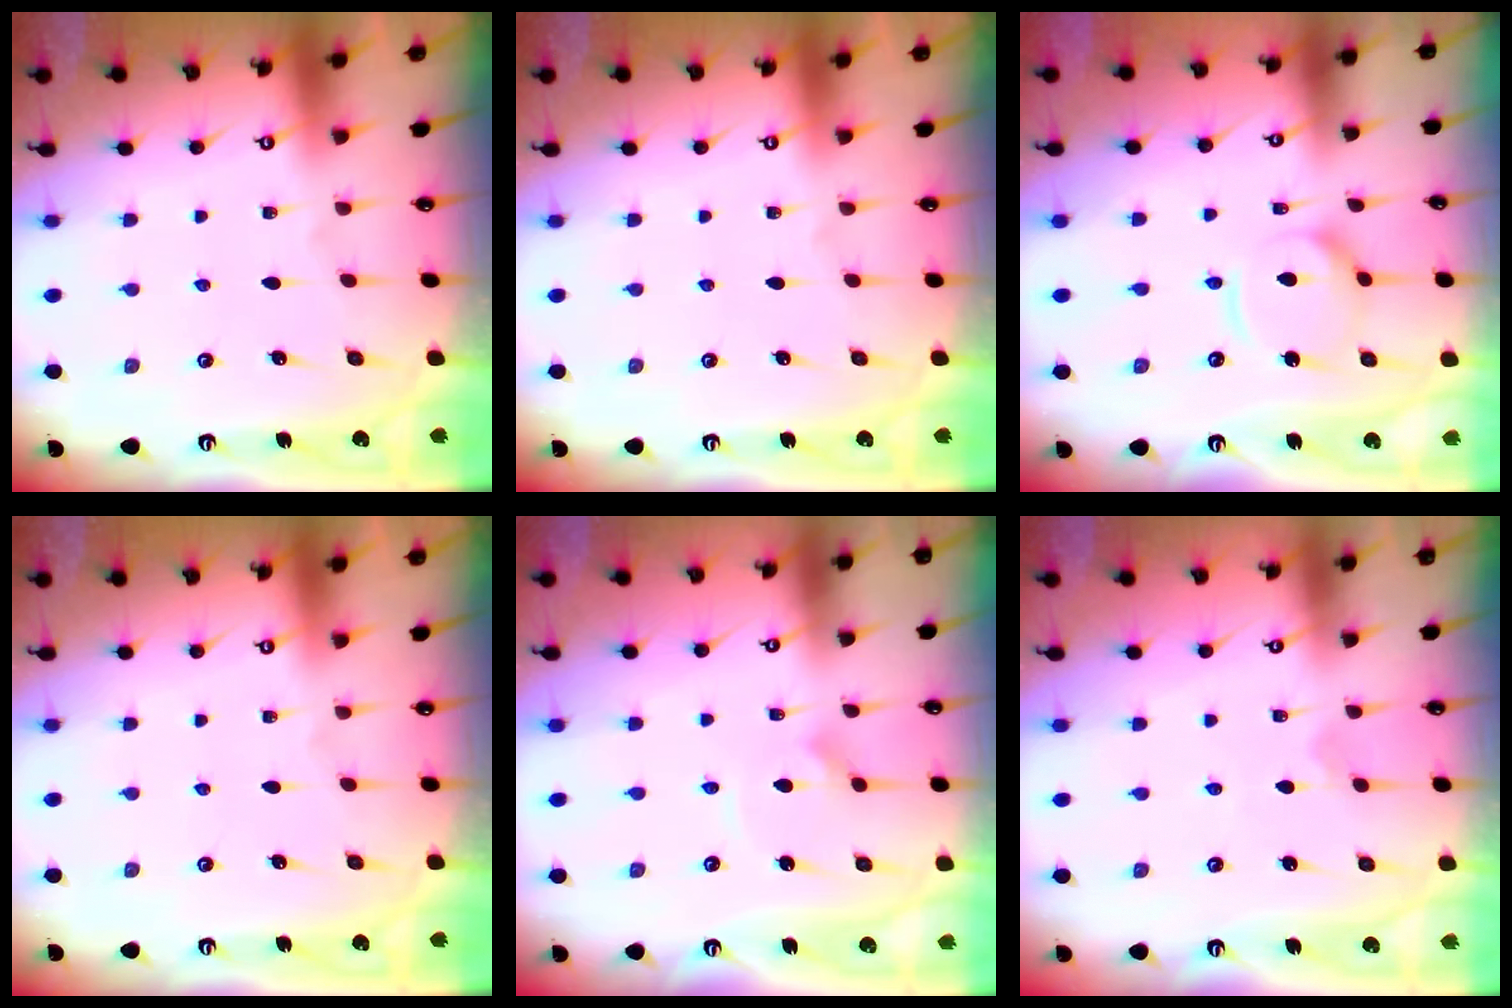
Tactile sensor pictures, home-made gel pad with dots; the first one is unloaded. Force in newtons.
{"total": 0.0}
{"total": 10.3, "press": 10.3, "slide": 1.1}
{"total": 0.0}
{"total": 2.9, "press": 2.9, "slide": 0.3}
{"total": 1.2, "press": 1.2, "slide": 0.2}